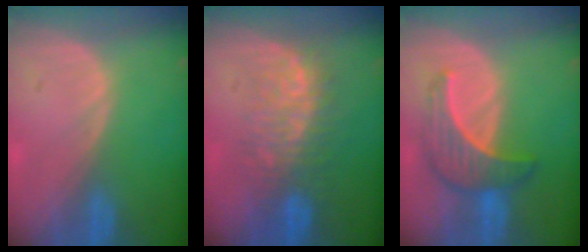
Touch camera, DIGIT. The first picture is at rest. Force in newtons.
{"total": 7.8, "press": 7.6, "slide": 1.7}
{"total": 6.7, "press": 6.7, "slide": 0.7}